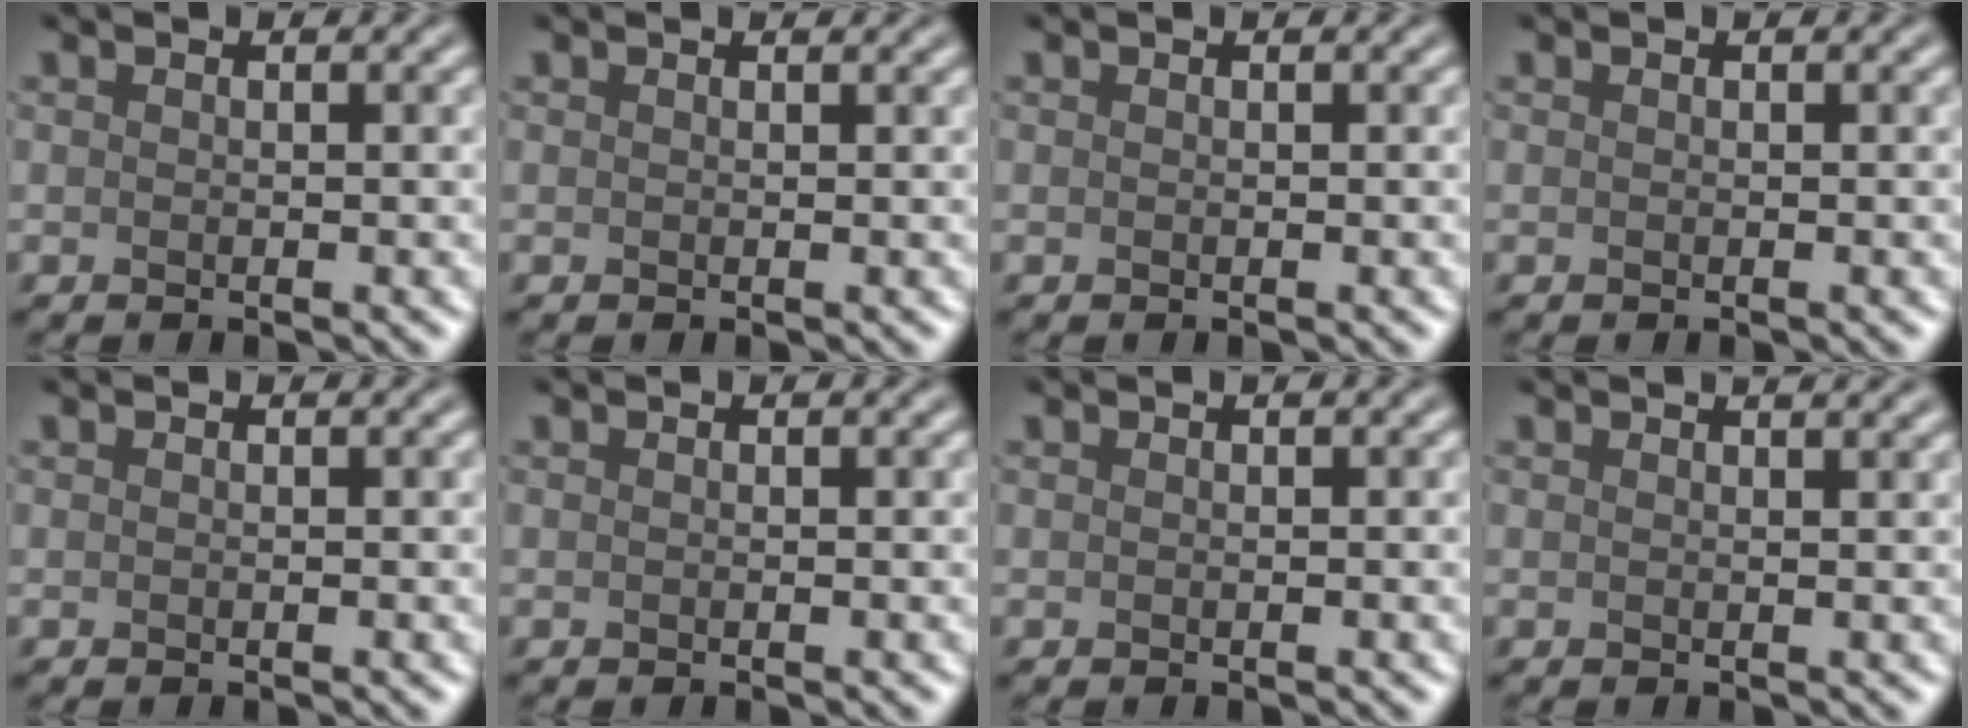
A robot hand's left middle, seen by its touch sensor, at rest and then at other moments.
{"total": 0.7, "force": [0.7, 0.1, 0.1], "torque": [-0.002, -0.001, 0.009]}
{"total": 0.0}
{"total": 0.0}
{"total": 0.0}
{"total": 0.0}
{"total": 0.0}
{"total": 2.0, "force": [1.7, 0.6, 1.0], "torque": [-0.004, 0.009, 0.005]}